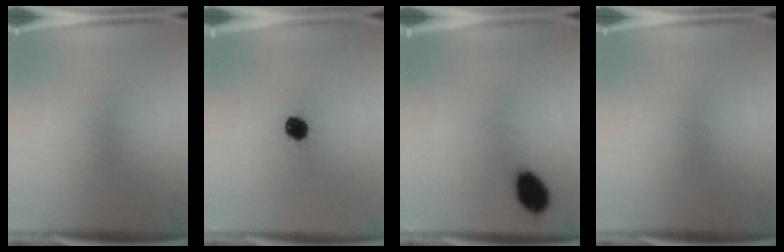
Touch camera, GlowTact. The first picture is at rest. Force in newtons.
{"total": 7.5}
{"total": 8.0}
{"total": 0.0}